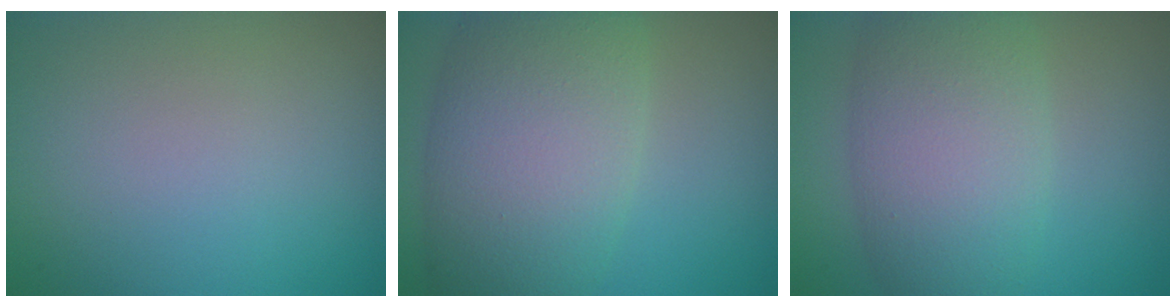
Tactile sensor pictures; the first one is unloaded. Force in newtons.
{"total": 10.0, "press": 10.0, "slide": 0.4}
{"total": 7.5, "press": 7.5, "slide": 0.2}